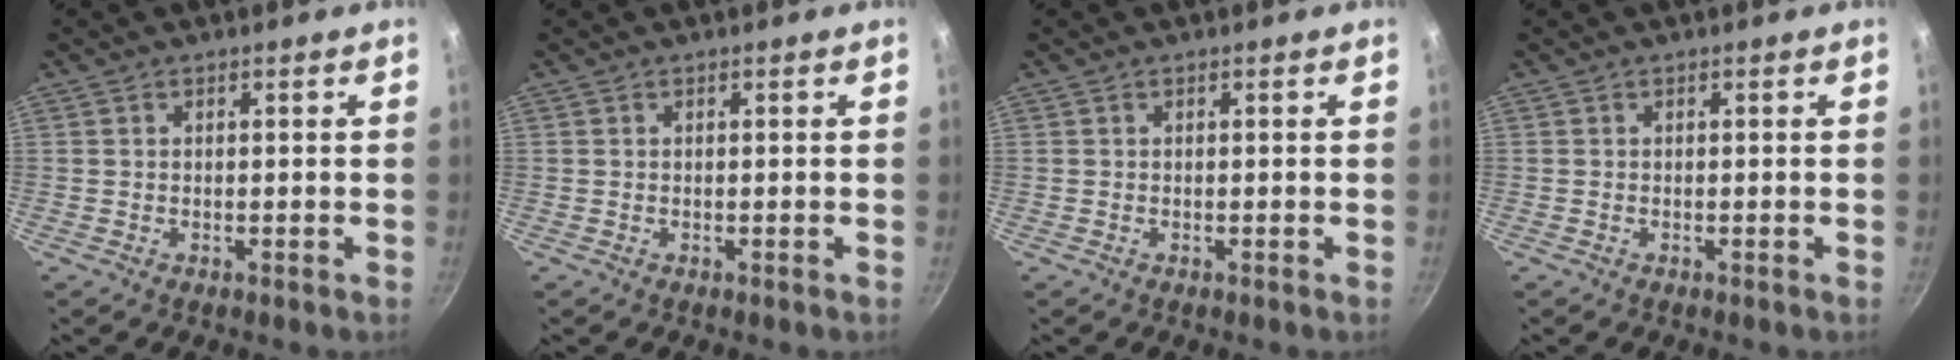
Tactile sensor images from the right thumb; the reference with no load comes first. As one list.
[{"total": 0.0}, {"total": 0.0}, {"total": 0.0}]